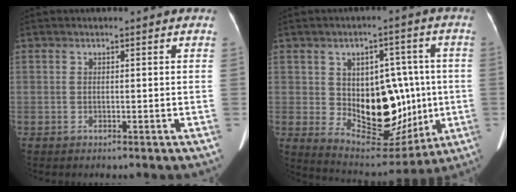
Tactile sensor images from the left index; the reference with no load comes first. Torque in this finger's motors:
{"motor_torque": [0.91, -0.64, 0.48, 0.11]}